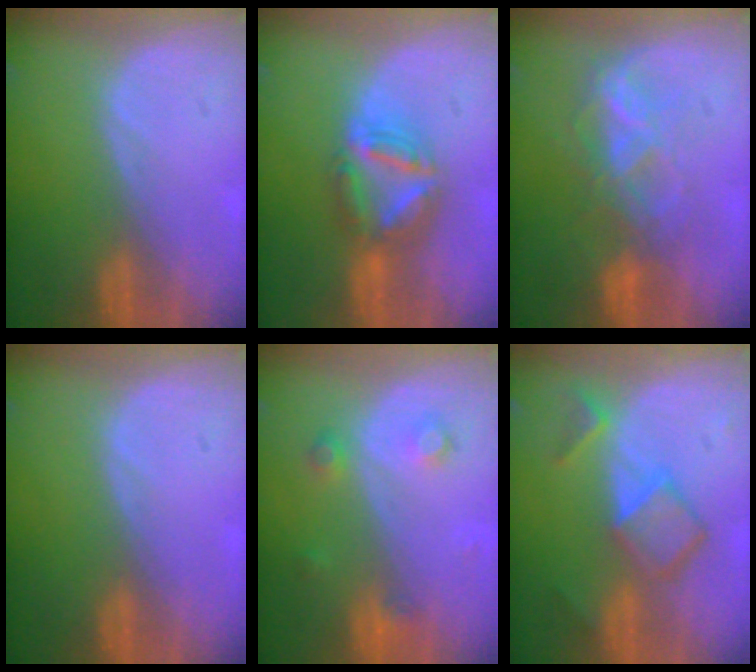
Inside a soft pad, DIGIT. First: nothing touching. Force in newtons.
{"total": 7.7, "press": 6.6, "slide": 4.0}
{"total": 6.7, "press": 6.5, "slide": 1.5}
{"total": 0.0}
{"total": 3.8, "press": 3.3, "slide": 1.7}
{"total": 6.9, "press": 6.0, "slide": 3.5}